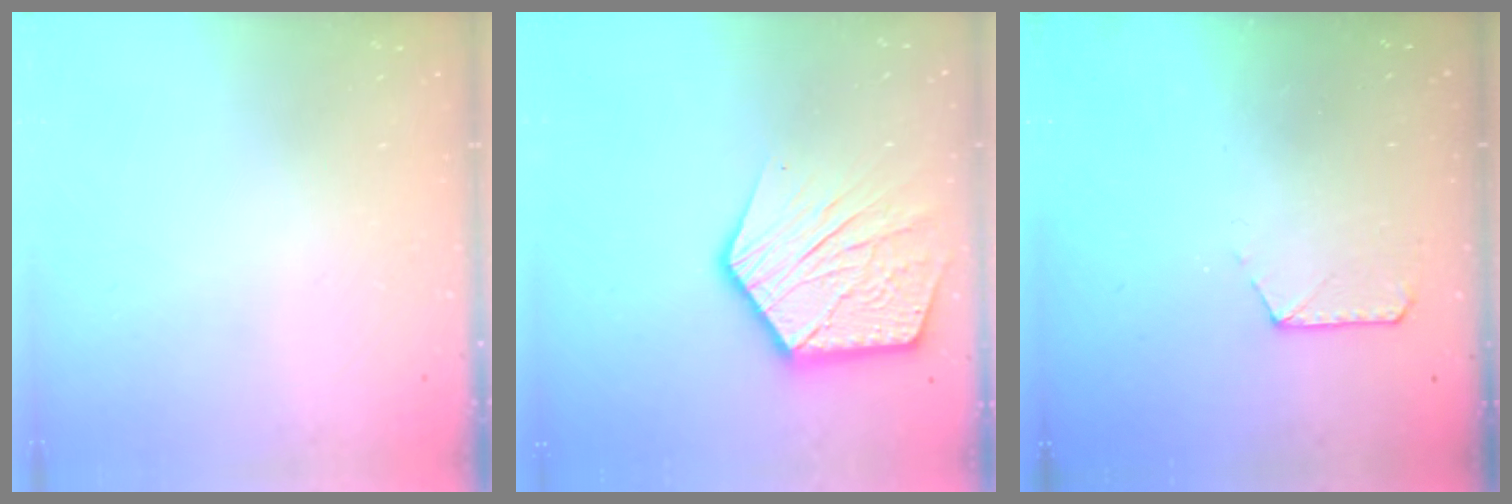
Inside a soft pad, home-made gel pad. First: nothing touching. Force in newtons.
{"total": 16.3, "press": 16.2, "slide": 1.5}
{"total": 6.6, "press": 6.5, "slide": 0.7}